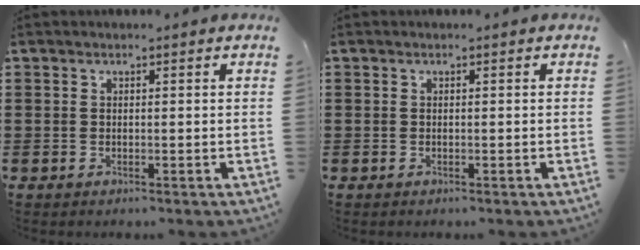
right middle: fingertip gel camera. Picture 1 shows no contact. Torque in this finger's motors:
{"motor_torque": [0.61, 0.46, 0.04, 0.01]}